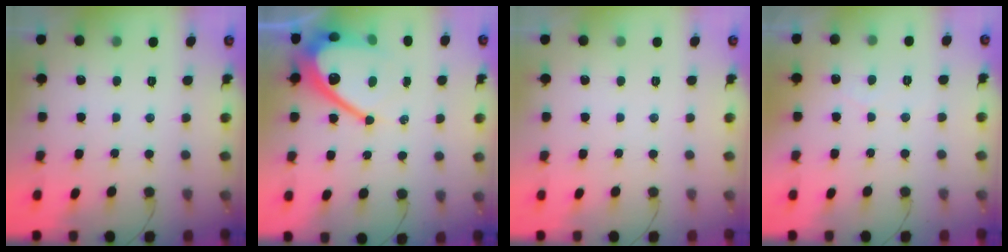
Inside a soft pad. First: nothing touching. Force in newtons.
{"total": 15.5, "press": 15.4, "slide": 1.5}
{"total": 0.0}
{"total": 1.9, "press": 1.9, "slide": 0.2}